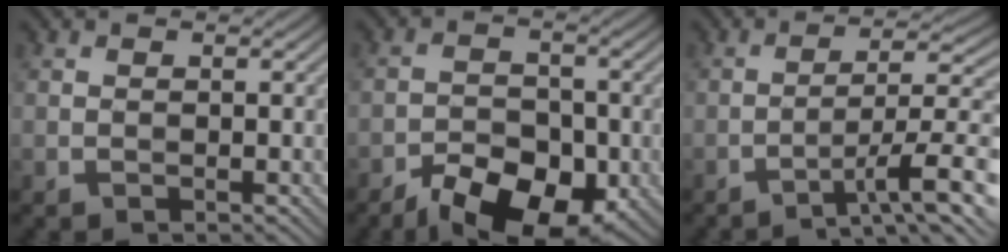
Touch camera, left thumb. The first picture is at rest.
{"total": 10.3, "force": [-6.8, 5.5, 5.5], "torque": [-0.072, -0.002, -0.106]}
{"total": 9.1, "force": [-5.2, 1.4, 7.3], "torque": [-0.115, 0.020, -0.082]}